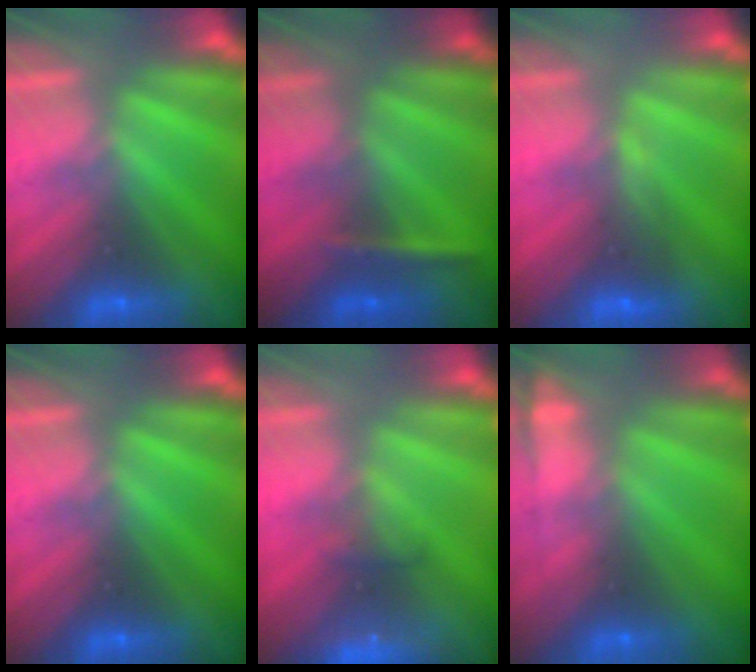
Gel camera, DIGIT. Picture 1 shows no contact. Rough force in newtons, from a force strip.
{"total": 2.4}
{"total": 5.0}
{"total": 0.0}
{"total": 6.7}
{"total": 7.6}